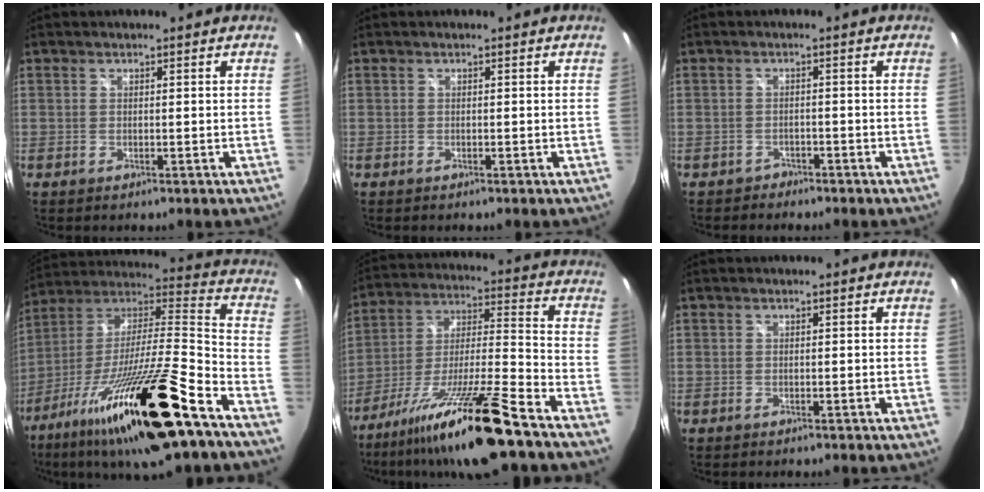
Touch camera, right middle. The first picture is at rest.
{"total": 0.0}
{"total": 2.2, "force": [-1.8, 1.2, 0.0], "torque": [-0.004, 0.000, -0.032]}
{"total": 29.7, "force": [-18.0, 3.3, 23.3], "torque": [-0.391, -0.059, -0.306]}
{"total": 19.6, "force": [-14.3, -0.2, 13.4], "torque": [-0.244, -0.026, -0.248]}
{"total": 0.0}